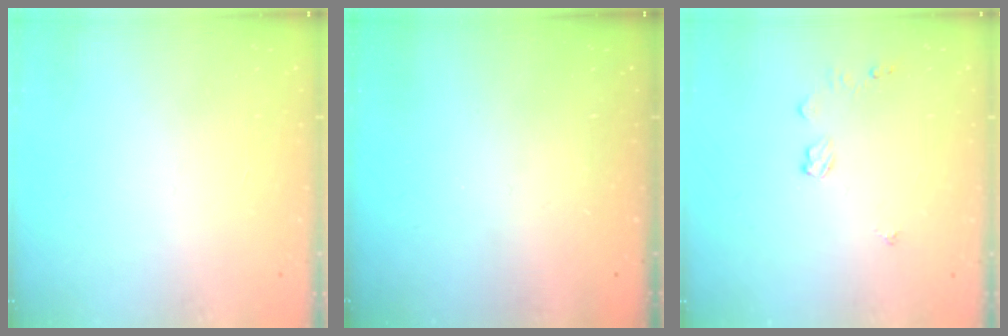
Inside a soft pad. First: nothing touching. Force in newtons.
{"total": 0.0}
{"total": 5.7, "press": 5.7, "slide": 0.5}